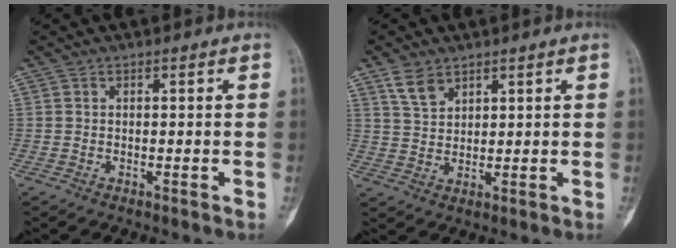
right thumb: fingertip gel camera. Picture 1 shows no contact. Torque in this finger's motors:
{"motor_torque": [-0.69, 0.33, 0.11, 0.30, 0.06]}